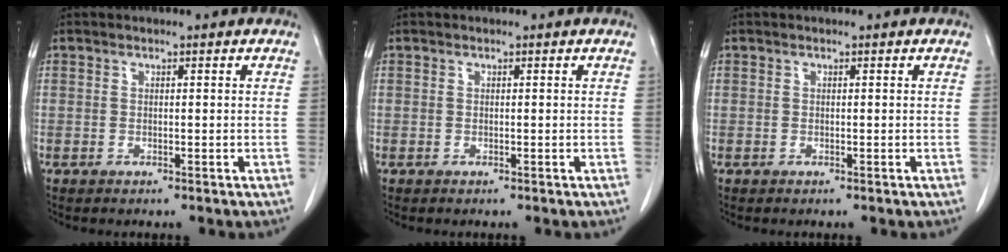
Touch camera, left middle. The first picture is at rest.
{"total": 0.0}
{"total": 0.0}